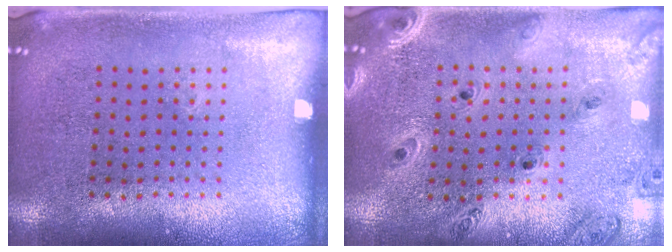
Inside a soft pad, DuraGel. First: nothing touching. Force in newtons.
{"total": 1.3, "press": 1.3, "slide": 0.1}